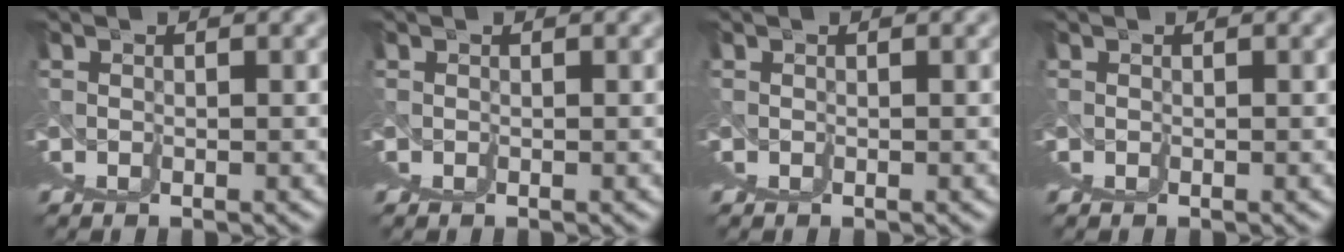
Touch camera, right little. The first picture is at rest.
{"total": 0.0}
{"total": 0.0}
{"total": 0.0}